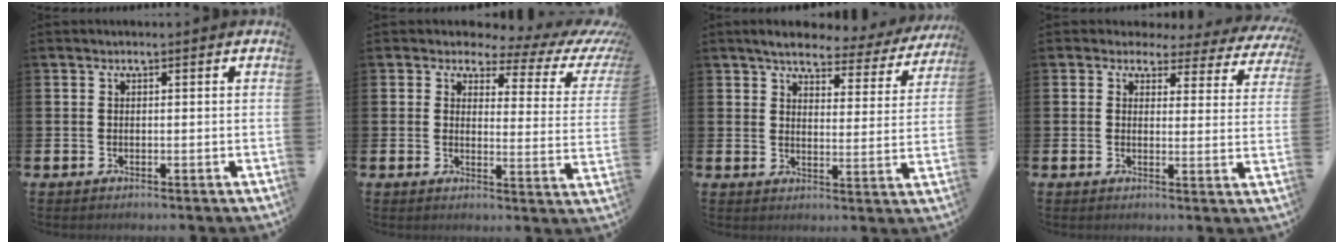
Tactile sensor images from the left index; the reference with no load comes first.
{"total": 2.8, "force": [1.5, 2.1, 1.2], "torque": [-0.019, -0.026, 0.008]}
{"total": 4.5, "force": [4.1, 1.3, 1.5], "torque": [-0.045, -0.025, 0.063]}
{"total": 2.6, "force": [1.9, 1.7, 0.3], "torque": [-0.011, -0.020, 0.024]}